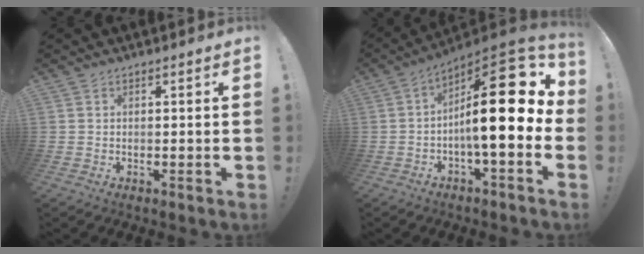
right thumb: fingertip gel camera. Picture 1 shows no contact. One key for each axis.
{"total": 21.4, "fx": 2.2, "fy": 6.0, "fz": 20.4, "tx": -0.308, "ty": -0.014, "tz": 0.033}